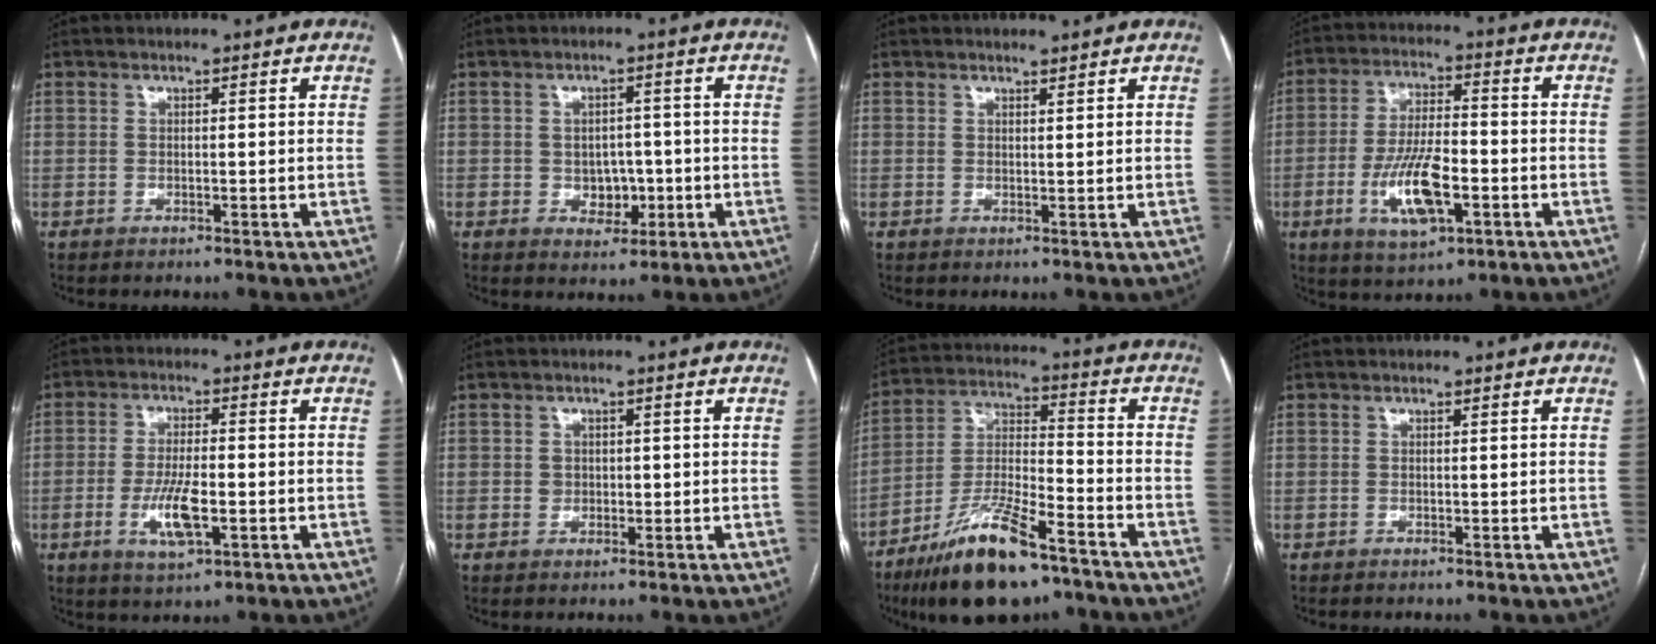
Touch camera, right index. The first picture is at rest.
{"total": 4.3, "force": [-0.8, 3.3, 2.6], "torque": [-0.028, 0.008, -0.002]}
{"total": 1.2, "force": [1.2, 0.0, 0.4], "torque": [-0.007, 0.001, 0.021]}
{"total": 11.1, "force": [-3.6, 3.6, 9.9], "torque": [-0.194, -0.002, -0.059]}
{"total": 7.5, "force": [-2.1, 2.0, 6.9], "torque": [-0.136, -0.006, -0.034]}
{"total": 1.8, "force": [0.1, 1.6, 0.7], "torque": [-0.009, 0.004, 0.003]}
{"total": 16.2, "force": [-10.9, 3.8, 11.3], "torque": [-0.227, -0.013, -0.193]}
{"total": 0.0}